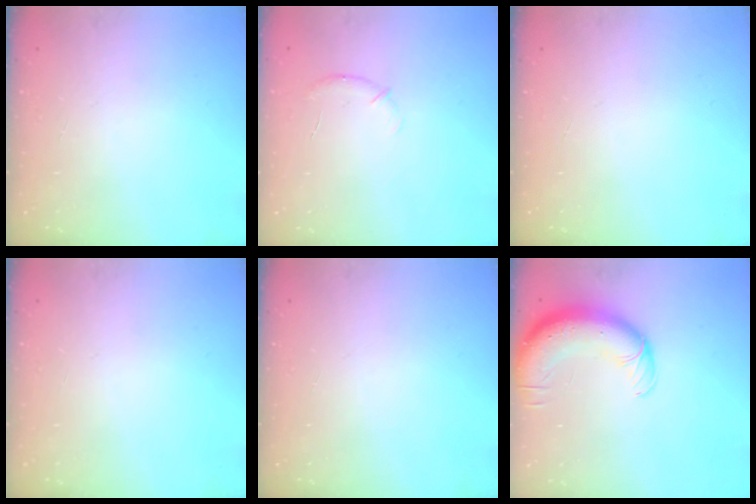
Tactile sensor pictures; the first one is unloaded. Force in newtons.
{"total": 6.9, "press": 6.7, "slide": 1.8}
{"total": 0.0}
{"total": 0.0}
{"total": 0.0}
{"total": 13.5, "press": 13.0, "slide": 3.6}